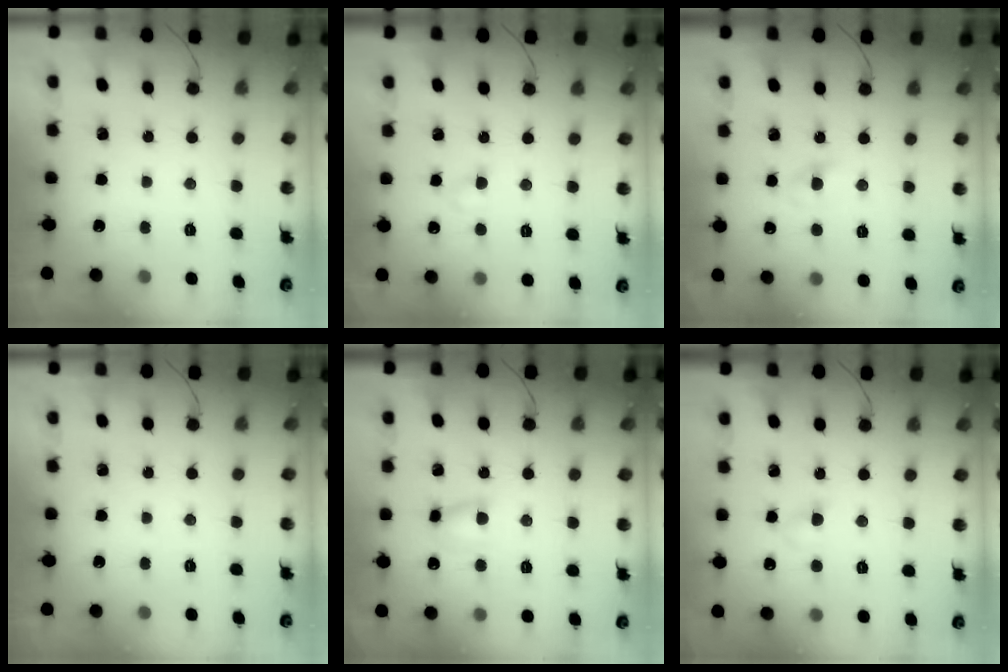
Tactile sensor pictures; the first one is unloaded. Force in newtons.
{"total": 2.5, "press": 2.3, "slide": 0.9}
{"total": 2.4, "press": 2.2, "slide": 1.1}
{"total": 0.0}
{"total": 5.8, "press": 5.8, "slide": 0.6}
{"total": 3.1, "press": 2.9, "slide": 1.1}